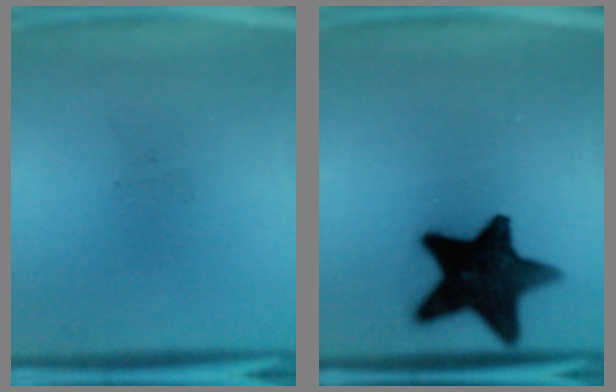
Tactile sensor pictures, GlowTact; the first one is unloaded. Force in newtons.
{"total": 17.4}